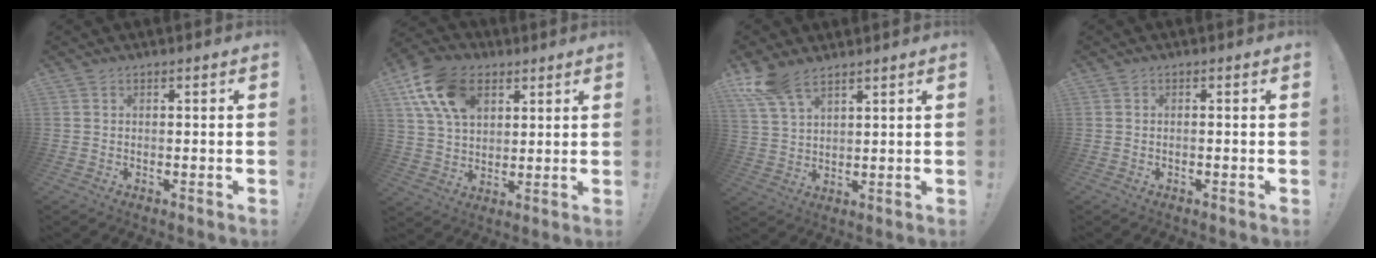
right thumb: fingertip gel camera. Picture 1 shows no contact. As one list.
[{"total": 16.8, "force": [8.0, 11.2, 9.7], "torque": [-0.172, -0.023, 0.153]}, {"total": 8.7, "force": [6.6, 3.3, 4.5], "torque": [-0.089, -0.030, 0.129]}, {"total": 0.6, "force": [-0.5, -0.3, 0.3], "torque": [-0.013, 0.002, -0.007]}]